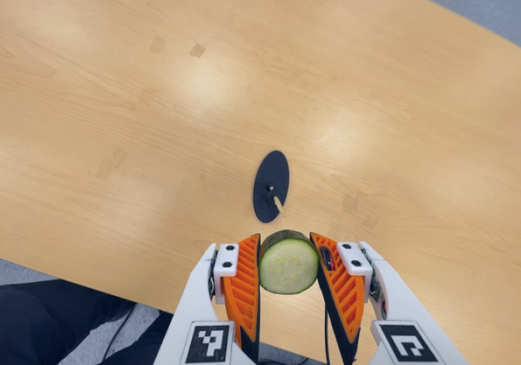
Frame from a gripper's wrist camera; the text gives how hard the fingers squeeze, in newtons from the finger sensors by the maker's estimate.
{"total": 11.2, "left": 10.5, "right": 11.8}